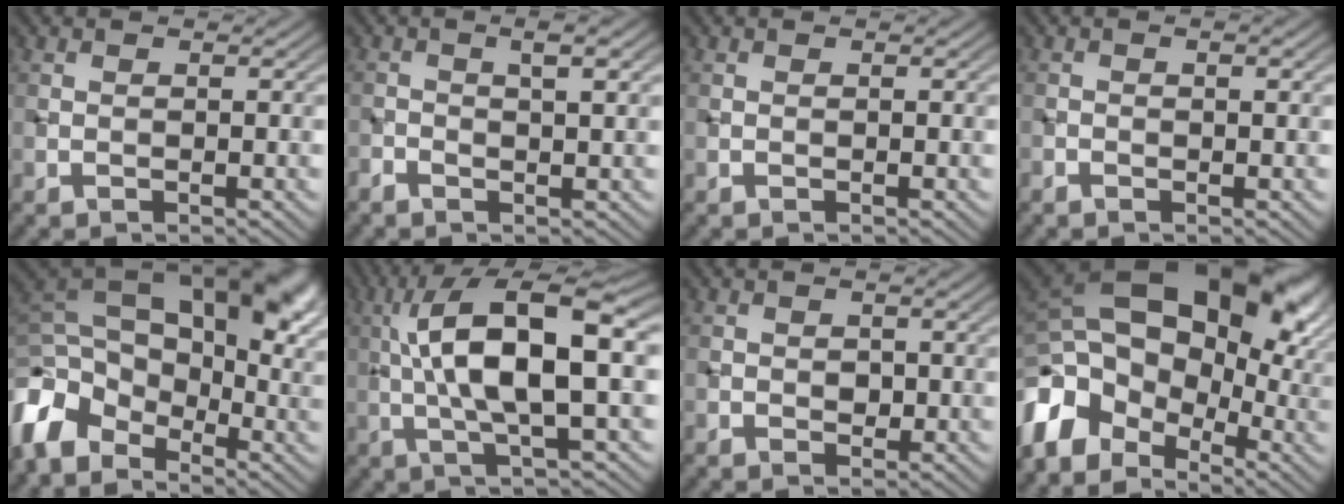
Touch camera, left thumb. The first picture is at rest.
{"total": 2.8, "force": [0.4, 0.6, 2.7], "torque": [-0.048, 0.003, 0.004]}
{"total": 0.0}
{"total": 1.6, "force": [0.0, 0.3, 1.6], "torque": [-0.027, 0.002, -0.003]}
{"total": 16.3, "force": [-1.5, 10.2, 12.6], "torque": [-0.271, 0.014, -0.034]}
{"total": 12.5, "force": [1.3, 3.5, 11.9], "torque": [-0.225, 0.016, 0.019]}
{"total": 1.3, "force": [-0.2, 1.0, 0.9], "torque": [-0.013, -0.004, -0.005]}
{"total": 20.1, "force": [0.0, 13.6, 14.8], "torque": [-0.267, 0.007, 0.000]}